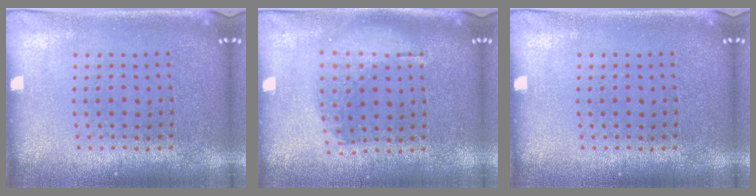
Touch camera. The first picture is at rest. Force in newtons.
{"total": 1.2, "press": 1.1, "slide": 0.5}
{"total": 0.0}